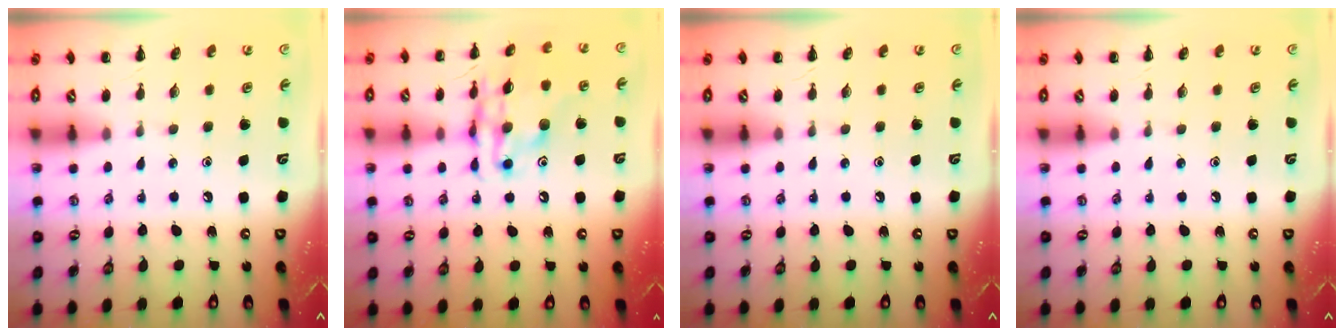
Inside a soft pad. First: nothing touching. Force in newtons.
{"total": 15.4, "press": 15.3, "slide": 1.7}
{"total": 0.0}
{"total": 0.0}